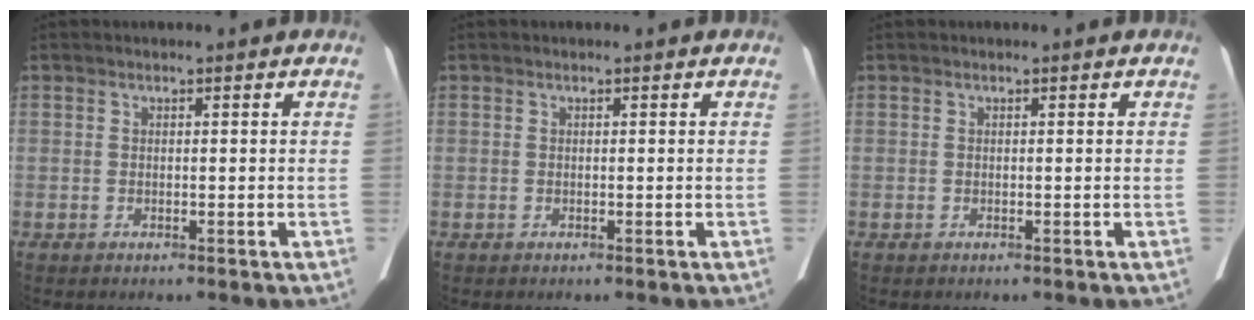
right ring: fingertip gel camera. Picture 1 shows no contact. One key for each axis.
{"total": 0.0}
{"total": 0.0}